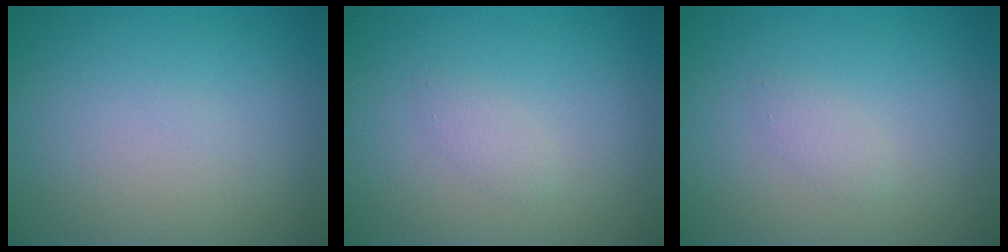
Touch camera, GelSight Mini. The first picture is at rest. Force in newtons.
{"total": 1.0, "press": 1.0, "slide": 0.0}
{"total": 1.0, "press": 1.0, "slide": 0.0}